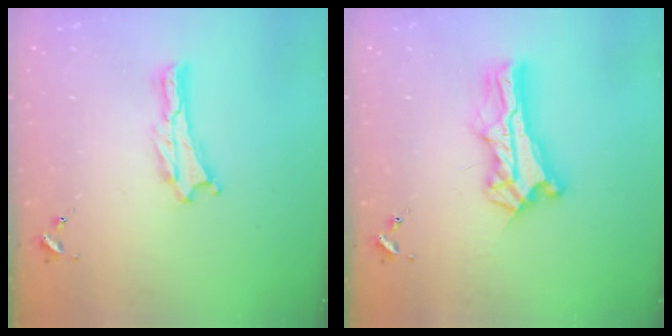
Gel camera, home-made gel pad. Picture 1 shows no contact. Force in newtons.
{"total": 9.3, "press": 9.3, "slide": 0.7}